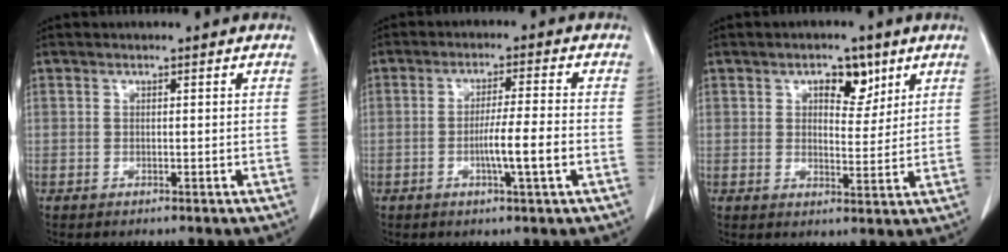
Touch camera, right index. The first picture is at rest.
{"total": 6.0, "force": [-1.7, -0.5, 5.8], "torque": [-0.097, -0.004, -0.028]}
{"total": 5.5, "force": [3.0, 2.9, 3.6], "torque": [-0.047, 0.006, 0.043]}